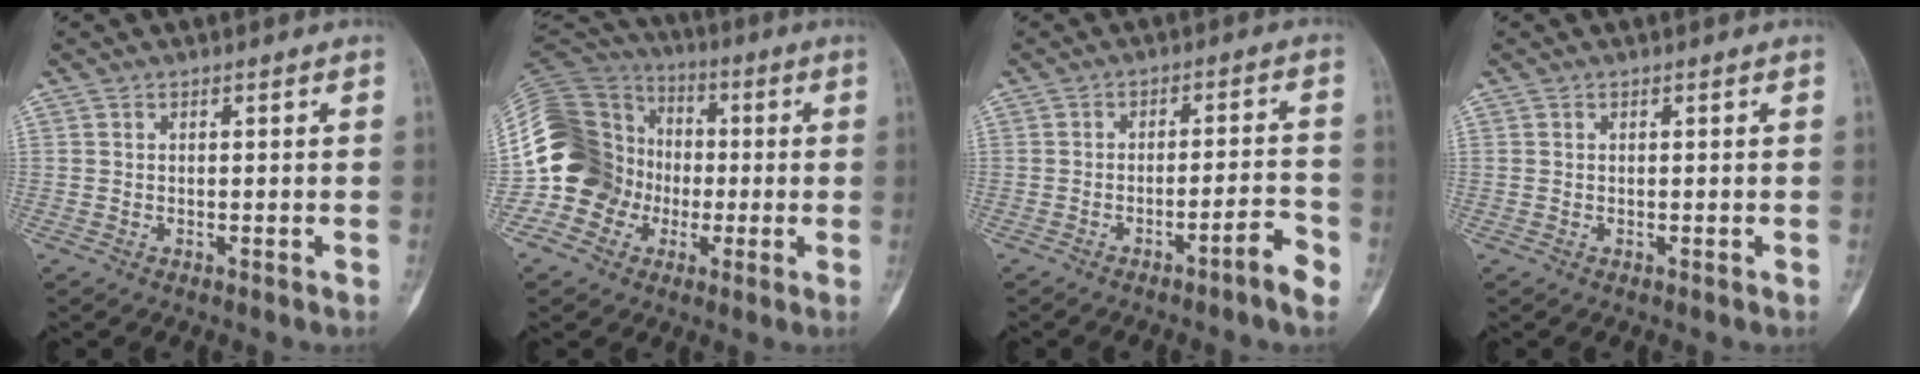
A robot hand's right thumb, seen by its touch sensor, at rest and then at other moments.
{"total": 18.1, "force": [-2.8, 16.3, 7.1], "torque": [-0.122, 0.066, -0.052]}
{"total": 5.6, "force": [-3.3, 0.3, 4.5], "torque": [-0.068, 0.029, -0.049]}
{"total": 0.0}